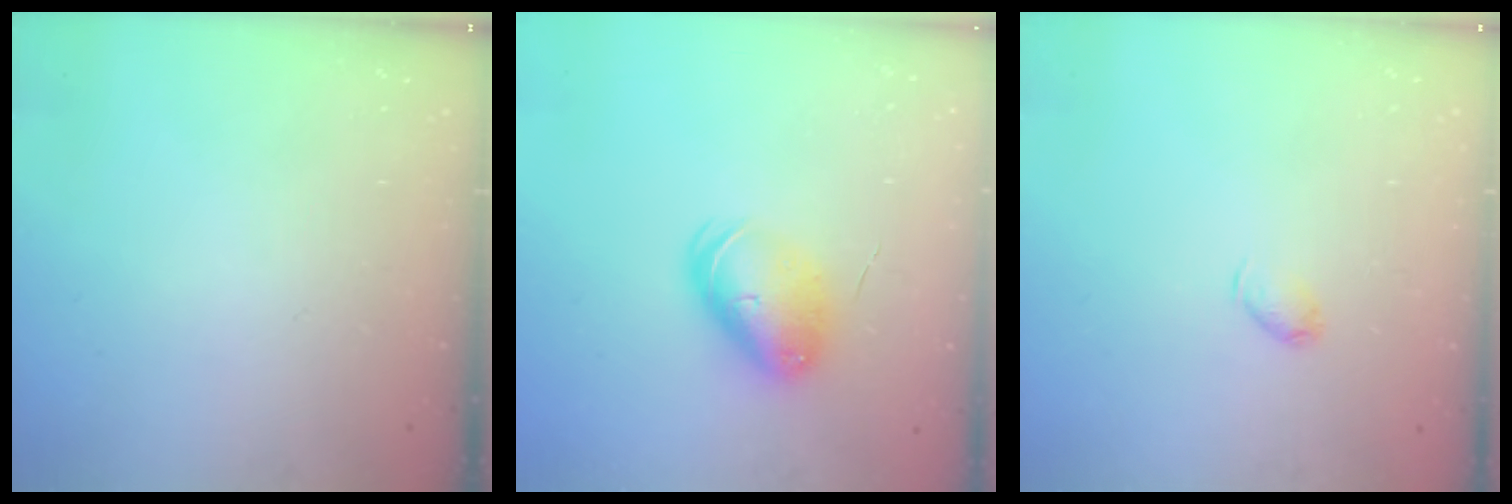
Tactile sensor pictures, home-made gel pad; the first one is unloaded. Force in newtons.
{"total": 9.7, "press": 9.6, "slide": 1.5}
{"total": 3.3, "press": 3.2, "slide": 0.8}